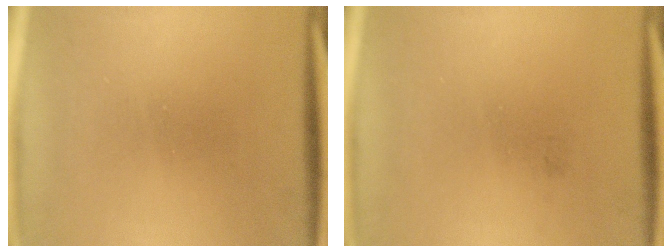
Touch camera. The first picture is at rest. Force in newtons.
{"total": 0.7}